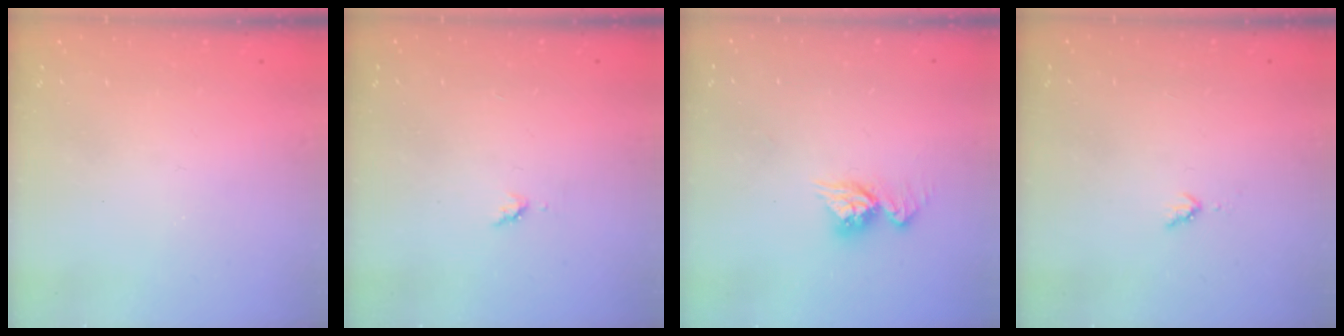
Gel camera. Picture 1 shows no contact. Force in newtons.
{"total": 3.5, "press": 3.4, "slide": 0.5}
{"total": 9.4, "press": 9.4, "slide": 0.9}
{"total": 2.8, "press": 2.8, "slide": 0.4}